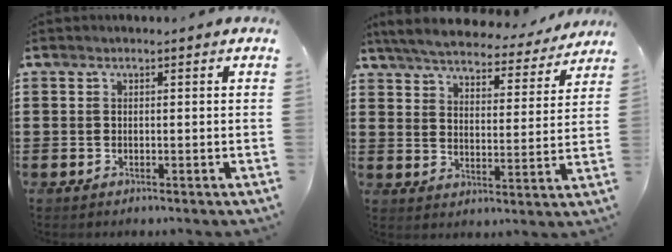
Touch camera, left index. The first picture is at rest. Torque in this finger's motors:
{"motor_torque": [1.26, -0.87, 1.06, 0.21]}